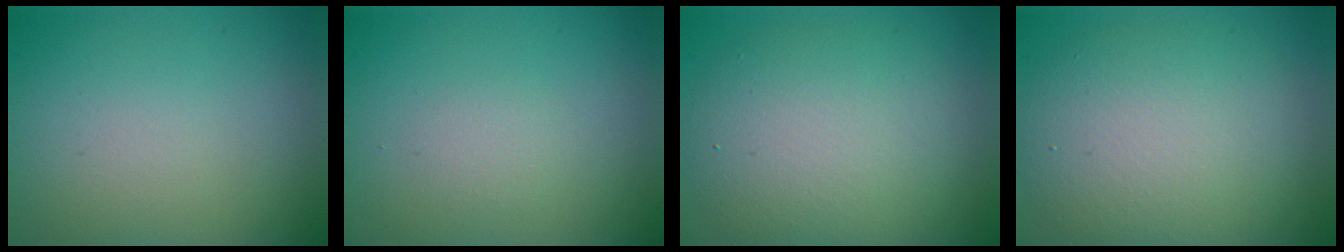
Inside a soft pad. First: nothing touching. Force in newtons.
{"total": 0.9, "press": 0.9, "slide": 0.1}
{"total": 7.4, "press": 7.4, "slide": 0.2}
{"total": 8.3, "press": 8.2, "slide": 0.2}